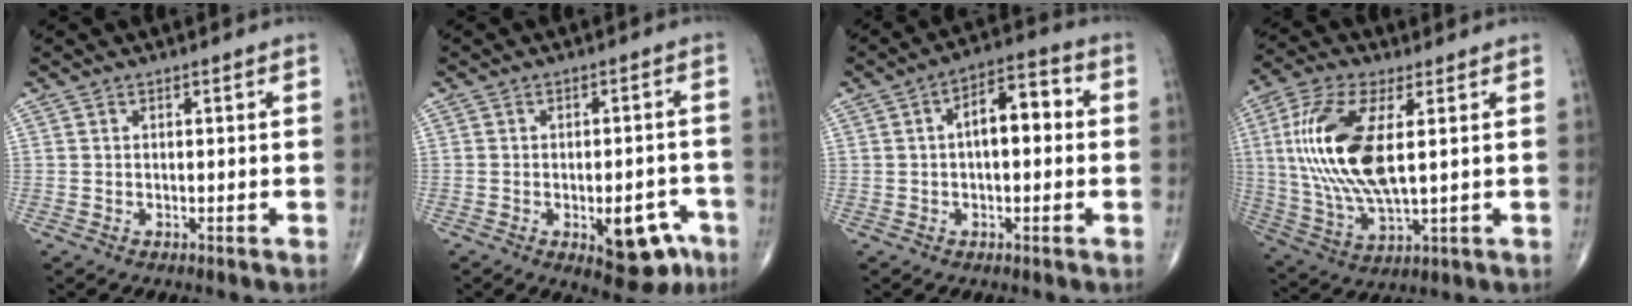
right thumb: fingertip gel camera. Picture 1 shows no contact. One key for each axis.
{"total": 9.9, "fx": -4.2, "fy": 4.7, "fz": 7.7, "tx": -0.069, "ty": 0.023, "tz": -0.043}
{"total": 8.9, "fx": 0.8, "fy": 4.3, "fz": 7.7, "tx": -0.101, "ty": 0.032, "tz": 0.003}
{"total": 17.3, "fx": 2.6, "fy": 6.8, "fz": 15.7, "tx": -0.342, "ty": -0.009, "tz": 0.053}